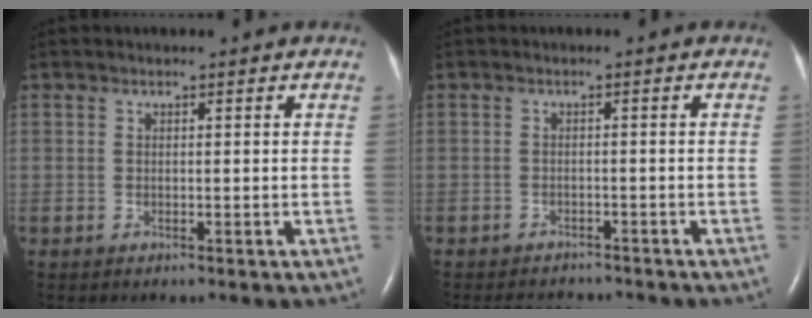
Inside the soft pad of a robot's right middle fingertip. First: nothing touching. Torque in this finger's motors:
{"motor_torque": [0.41, -0.40, 0.07, 0.01]}